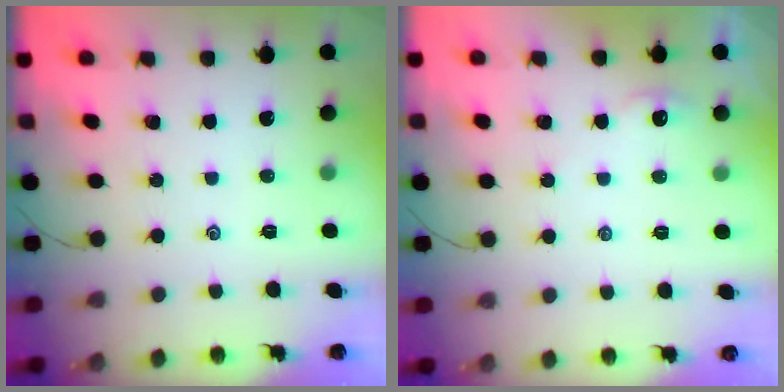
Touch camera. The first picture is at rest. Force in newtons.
{"total": 2.6, "press": 2.6, "slide": 0.3}